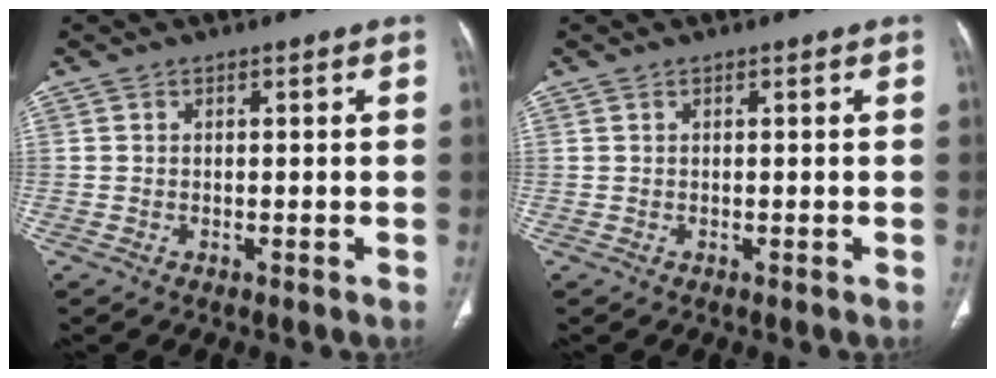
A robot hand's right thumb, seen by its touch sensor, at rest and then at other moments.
{"total": 0.0}